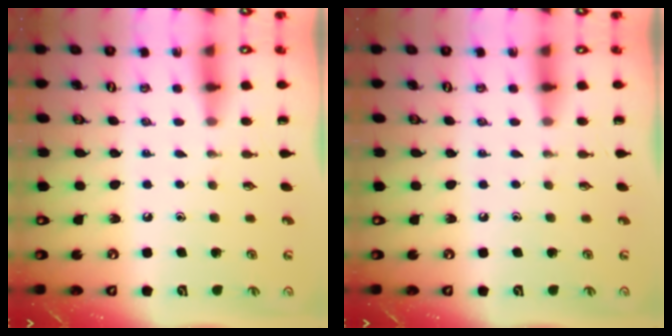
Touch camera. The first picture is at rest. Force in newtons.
{"total": 0.0}